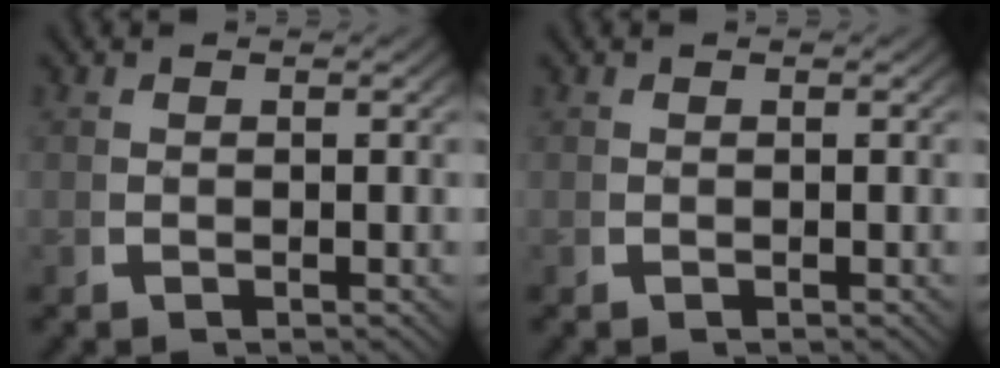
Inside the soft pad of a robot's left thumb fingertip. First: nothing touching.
{"total": 0.0}